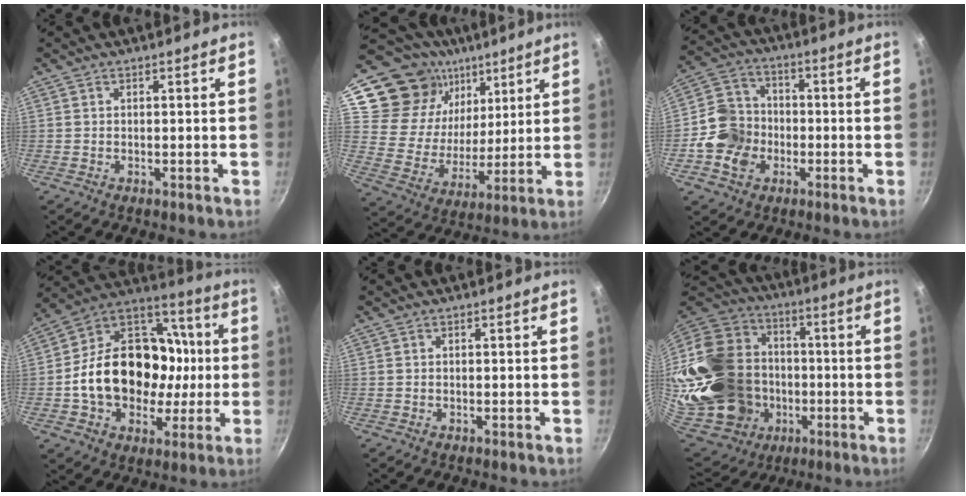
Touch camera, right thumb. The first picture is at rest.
{"total": 20.6, "force": [11.5, 14.6, 9.1], "torque": [-0.141, -0.048, 0.206]}
{"total": 10.9, "force": [-2.8, 9.2, 5.1], "torque": [-0.074, 0.026, -0.067]}
{"total": 25.4, "force": [-1.6, 19.4, 16.2], "torque": [-0.245, 0.047, -0.022]}
{"total": 0.0}
{"total": 34.5, "force": [-3.5, 28.5, 19.1], "torque": [-0.400, 0.051, -0.023]}